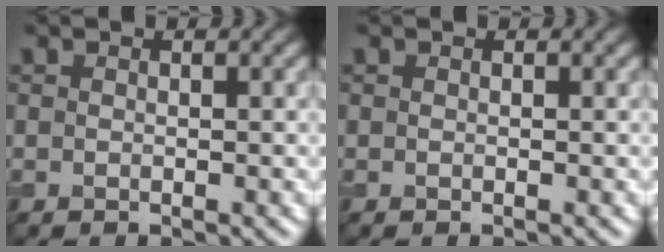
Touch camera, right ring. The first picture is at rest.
{"total": 0.0}